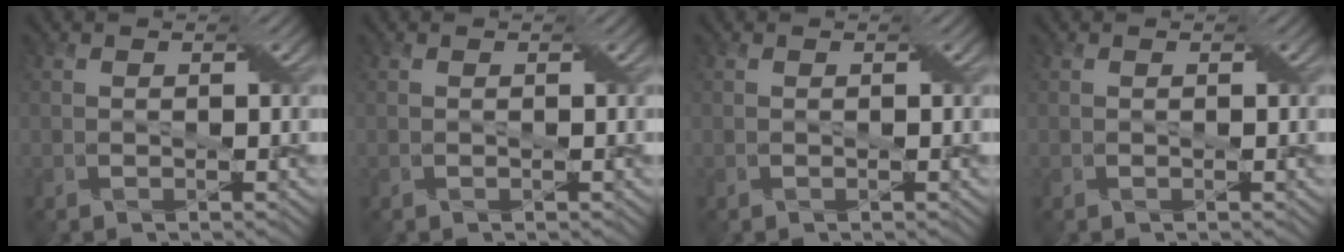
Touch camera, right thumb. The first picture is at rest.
{"total": 0.0}
{"total": 0.0}
{"total": 0.0}